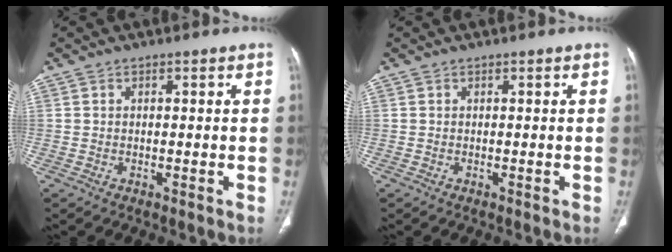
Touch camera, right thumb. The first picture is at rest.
{"total": 0.0}